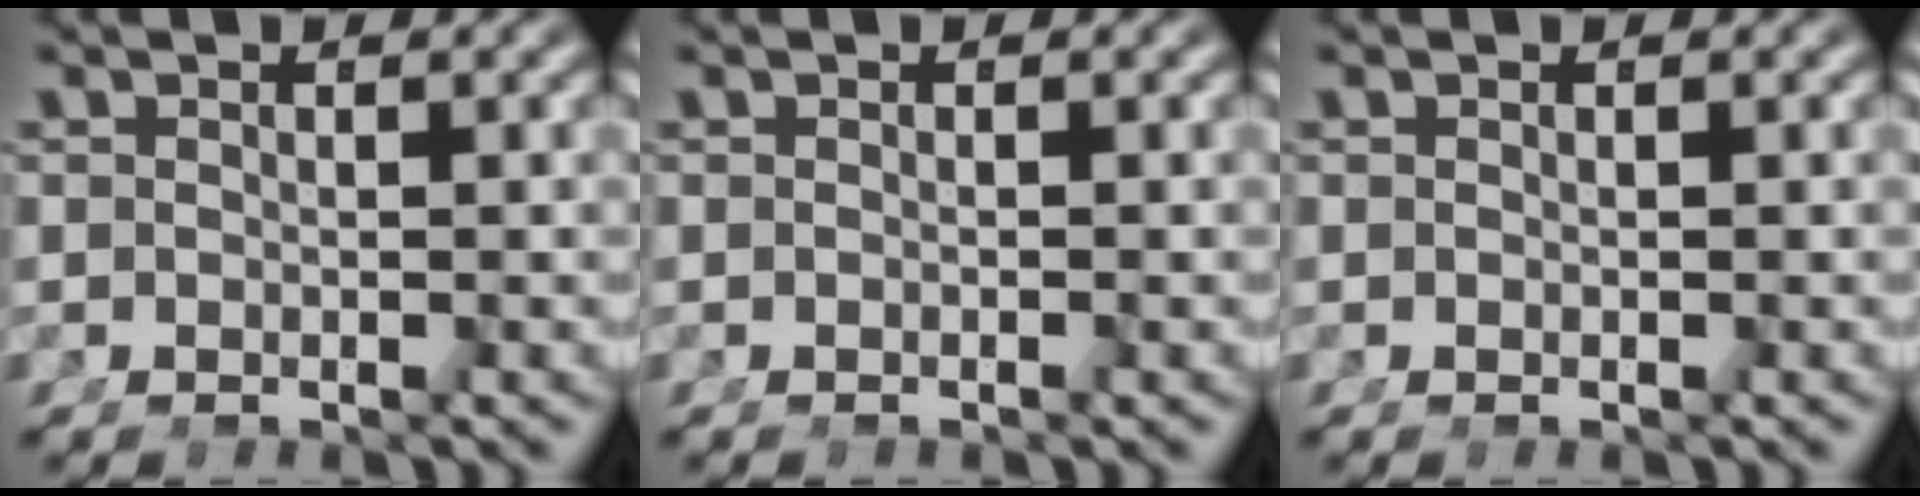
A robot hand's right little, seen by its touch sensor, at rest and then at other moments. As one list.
[{"total": 0.0}, {"total": 0.0}]